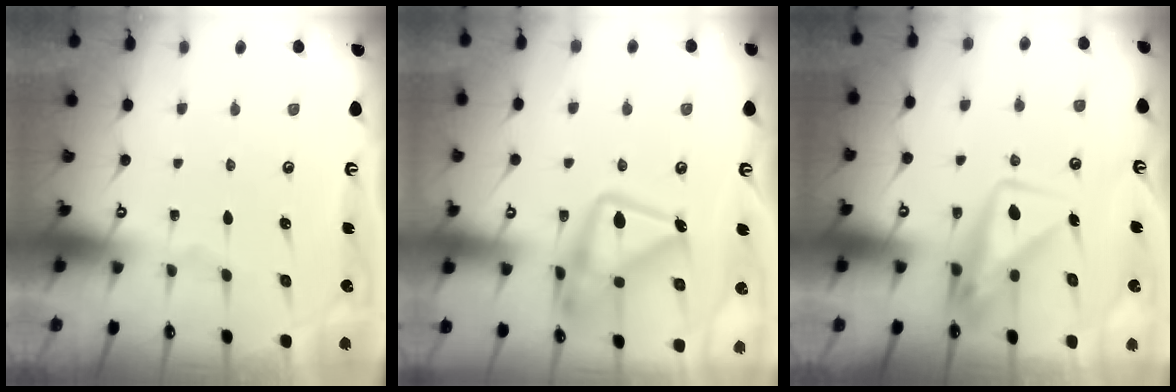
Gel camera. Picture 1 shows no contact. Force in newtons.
{"total": 19.2, "press": 19.2, "slide": 1.4}
{"total": 8.5, "press": 8.5, "slide": 0.8}